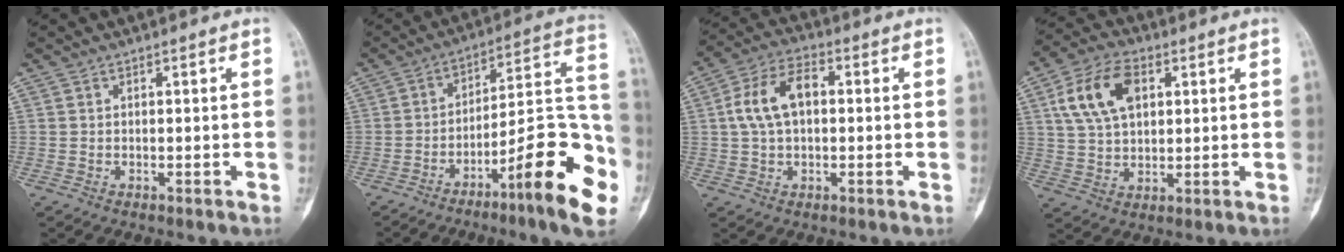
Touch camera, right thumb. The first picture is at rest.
{"total": 20.7, "force": [-9.3, 4.1, 18.0], "torque": [-0.241, 0.067, -0.136]}
{"total": 9.8, "force": [1.0, 5.7, 7.8], "torque": [-0.152, 0.025, 0.014]}
{"total": 11.8, "force": [3.7, 7.2, 8.6], "torque": [-0.154, 0.005, 0.068]}